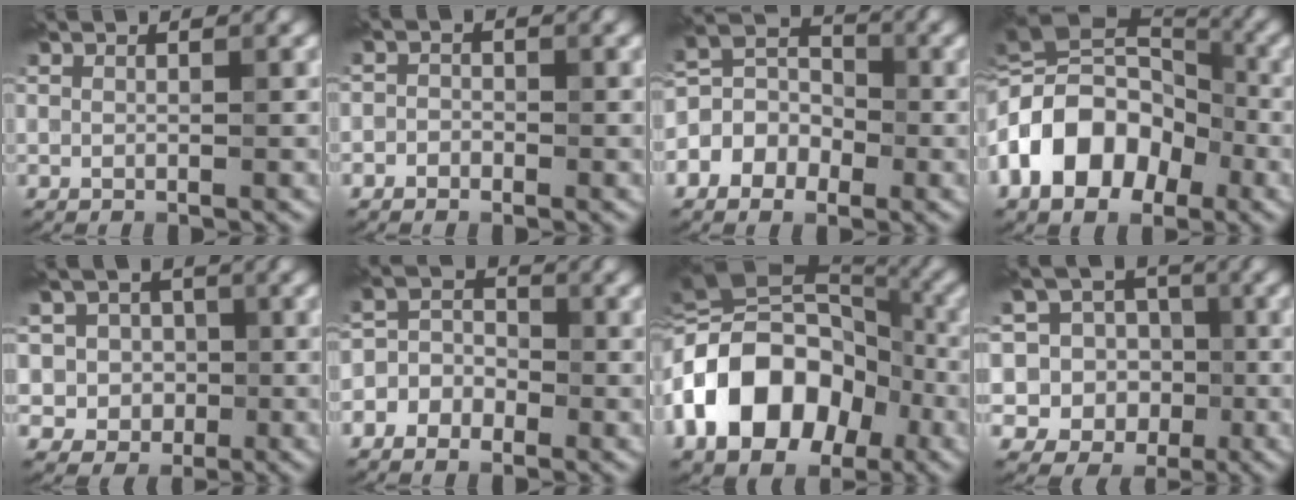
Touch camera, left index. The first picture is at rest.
{"total": 1.2, "force": [-0.6, 1.0, 0.2], "torque": [0.017, 0.001, -0.023]}
{"total": 4.9, "force": [-1.9, 3.9, 2.3], "torque": [-0.023, 0.008, -0.051]}
{"total": 13.0, "force": [-3.5, 9.1, 8.6], "torque": [-0.169, 0.014, -0.081]}
{"total": 4.9, "force": [0.4, 4.7, 1.4], "torque": [-0.015, 0.015, -0.007]}
{"total": 3.9, "force": [-1.7, 3.3, 1.3], "torque": [0.002, 0.014, -0.046]}
{"total": 15.9, "force": [-3.4, 11.5, 10.5], "torque": [-0.206, 0.007, -0.075]}
{"total": 10.3, "force": [-0.3, 9.8, 3.1], "torque": [-0.087, 0.036, -0.036]}